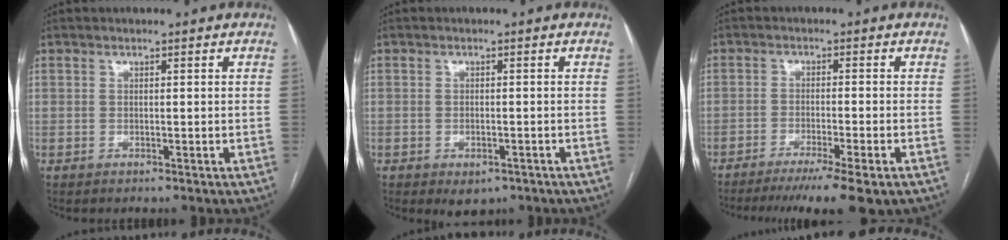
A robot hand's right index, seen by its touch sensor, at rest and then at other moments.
{"total": 3.2, "force": [-1.8, 1.7, 1.9], "torque": [-0.022, -0.002, -0.014]}
{"total": 11.1, "force": [-8.3, 0.0, 7.3], "torque": [-0.098, -0.026, -0.126]}